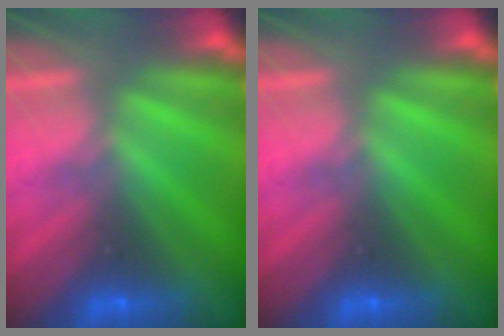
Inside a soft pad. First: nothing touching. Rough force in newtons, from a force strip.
{"total": 0.0}